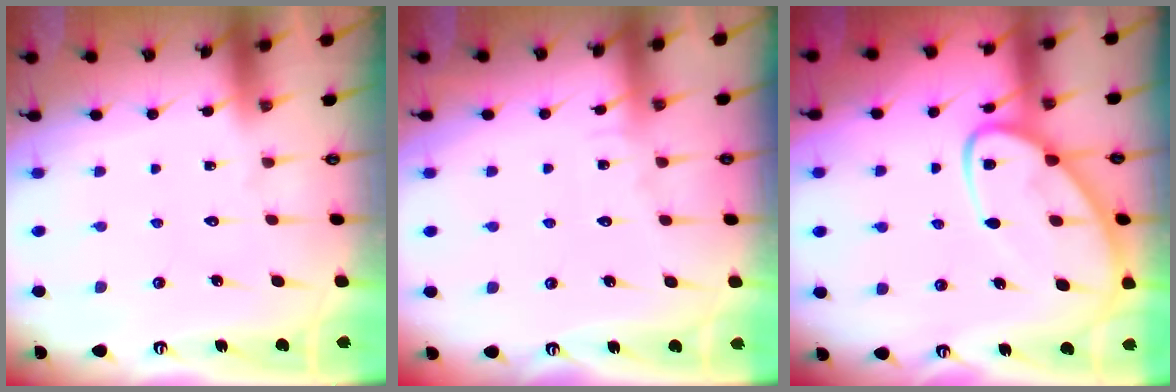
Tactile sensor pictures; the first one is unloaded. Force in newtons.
{"total": 4.0, "press": 3.9, "slide": 0.5}
{"total": 10.3, "press": 10.3, "slide": 1.0}